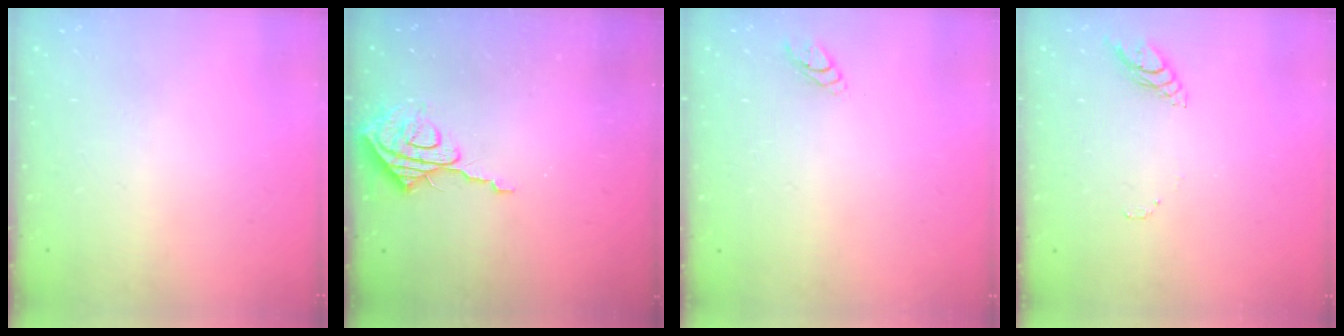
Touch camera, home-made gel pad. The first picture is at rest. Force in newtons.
{"total": 9.5, "press": 9.4, "slide": 0.8}
{"total": 2.8, "press": 2.8, "slide": 0.3}
{"total": 6.4, "press": 6.4, "slide": 0.6}